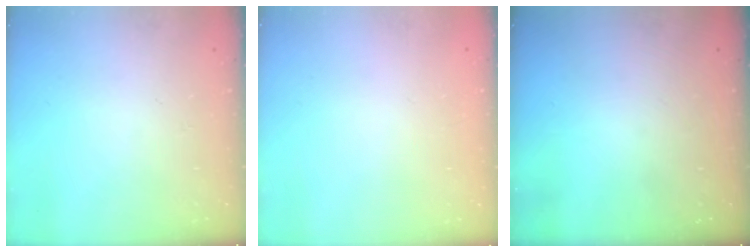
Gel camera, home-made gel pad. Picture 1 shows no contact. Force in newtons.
{"total": 2.0, "press": 2.0, "slide": 0.1}
{"total": 0.0}